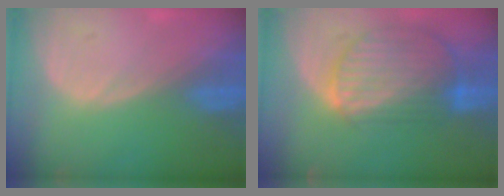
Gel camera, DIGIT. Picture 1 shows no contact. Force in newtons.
{"total": 10.3, "press": 8.8, "slide": 5.4}